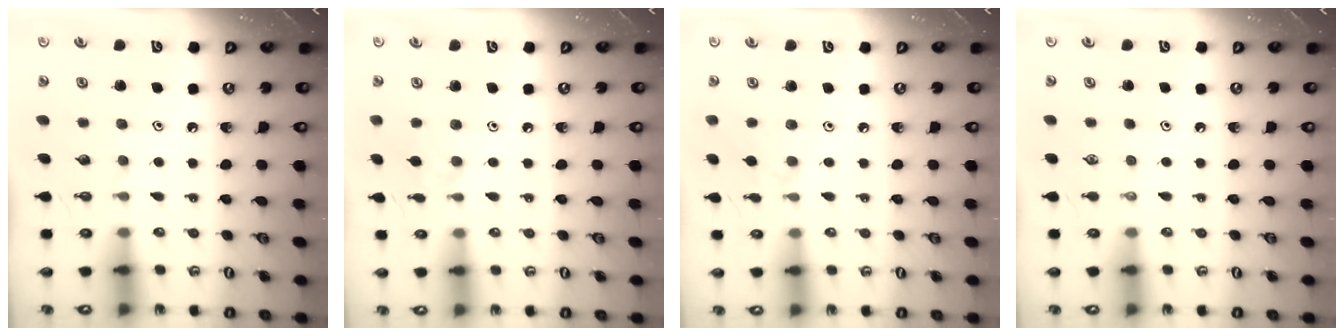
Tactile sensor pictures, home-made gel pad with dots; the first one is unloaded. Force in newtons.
{"total": 3.2, "press": 3.1, "slide": 0.5}
{"total": 1.5, "press": 1.4, "slide": 0.4}
{"total": 0.0}